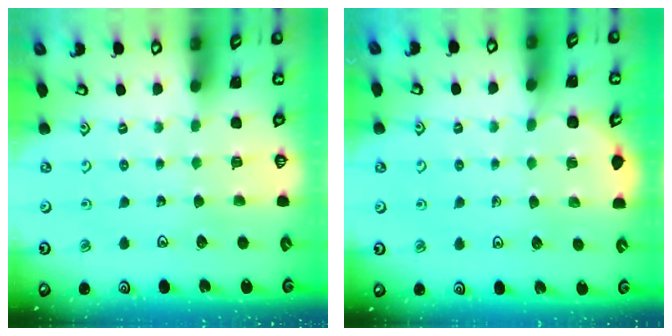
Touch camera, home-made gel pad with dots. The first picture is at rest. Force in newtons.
{"total": 4.9, "press": 4.6, "slide": 1.6}